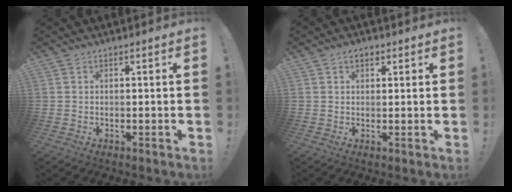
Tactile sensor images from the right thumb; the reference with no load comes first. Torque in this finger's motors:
{"motor_torque": [0.04, 0.19, 0.06, -0.07, 0.00]}